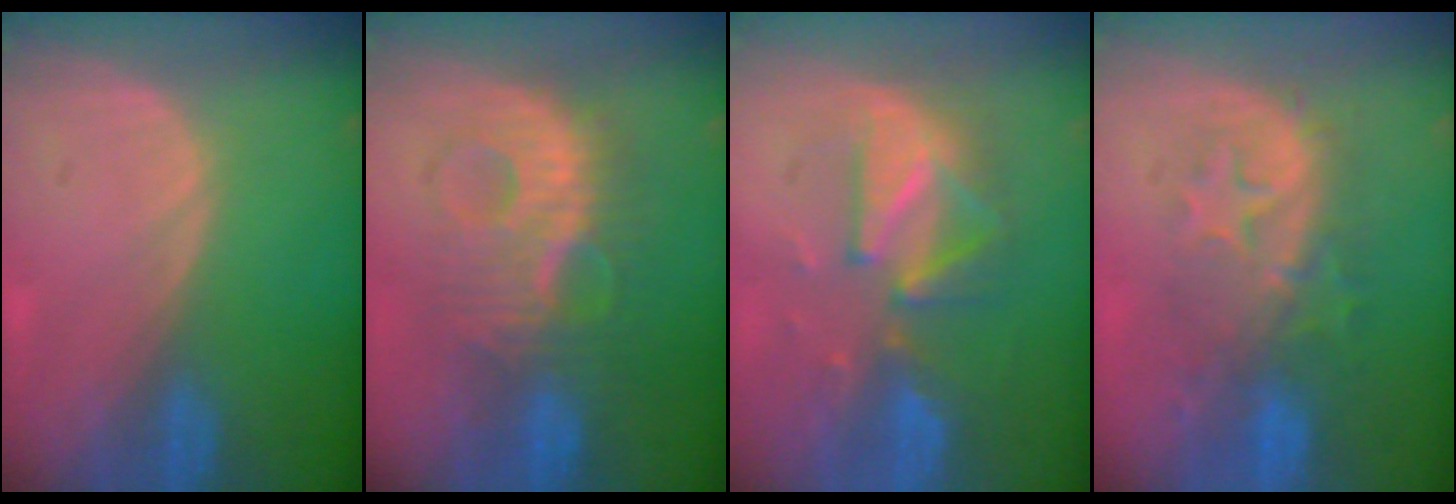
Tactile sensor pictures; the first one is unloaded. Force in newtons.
{"total": 9.4, "press": 9.4, "slide": 0.8}
{"total": 8.2, "press": 8.2, "slide": 0.4}
{"total": 8.4, "press": 8.3, "slide": 1.3}